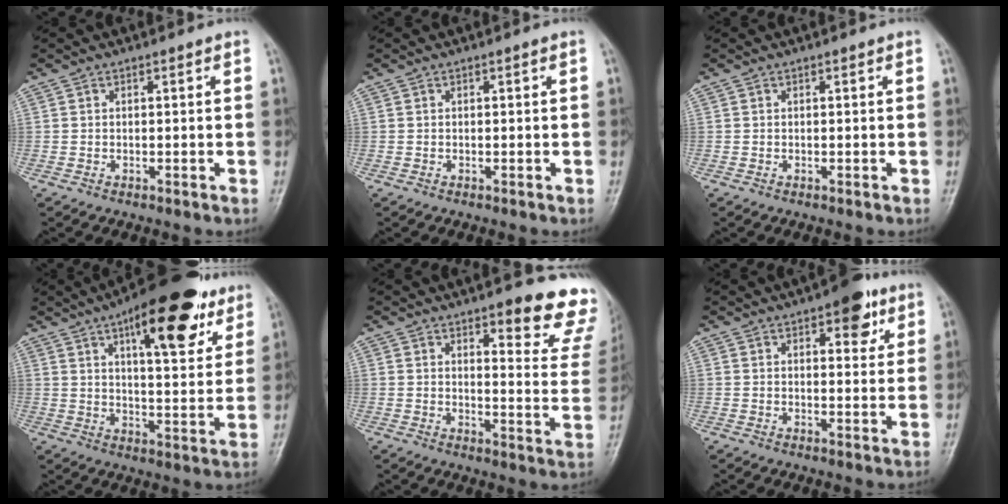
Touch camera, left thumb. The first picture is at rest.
{"total": 0.0}
{"total": 0.0}
{"total": 19.8, "force": [10.9, 7.3, 14.8], "torque": [-0.177, -0.033, 0.158]}
{"total": 15.2, "force": [11.2, 4.3, 9.3], "torque": [-0.065, -0.069, 0.119]}
{"total": 7.8, "force": [4.3, 3.5, 5.6], "torque": [-0.044, -0.014, 0.049]}